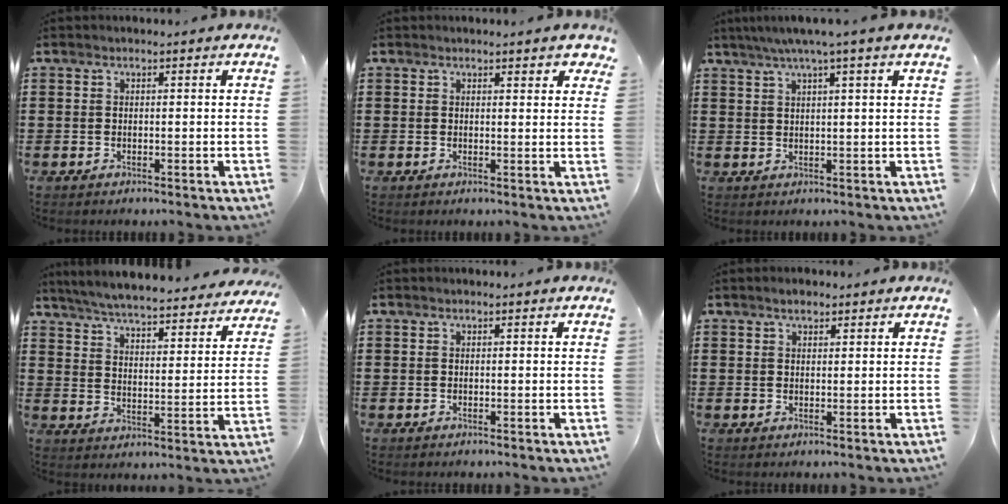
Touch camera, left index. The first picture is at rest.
{"total": 1.5, "force": [1.3, 0.4, 0.6], "torque": [-0.007, 0.002, 0.023]}
{"total": 3.2, "force": [2.0, -0.5, 2.4], "torque": [-0.050, 0.003, 0.034]}
{"total": 5.6, "force": [5.4, -0.3, 1.1], "torque": [-0.050, -0.042, 0.091]}
{"total": 0.0}
{"total": 1.6, "force": [1.2, 0.7, 0.8], "torque": [-0.018, 0.005, 0.022]}